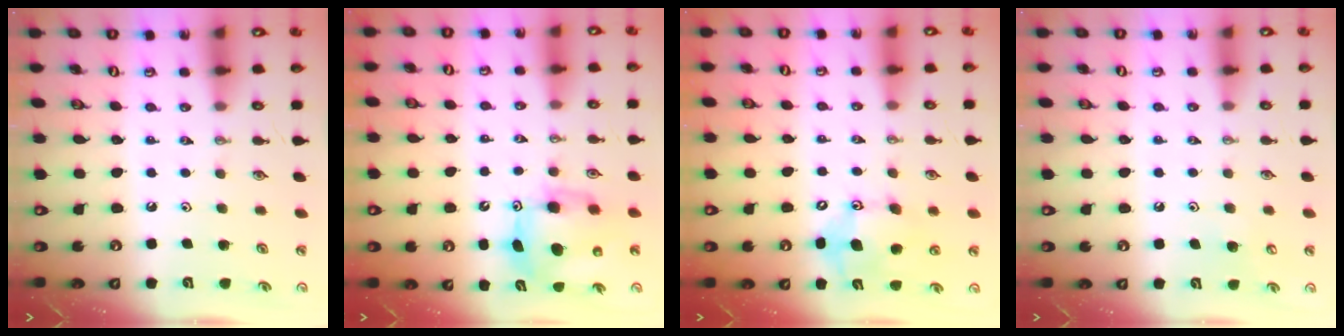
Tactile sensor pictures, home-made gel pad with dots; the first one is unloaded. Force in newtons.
{"total": 9.3, "press": 9.3, "slide": 0.3}
{"total": 11.8, "press": 11.6, "slide": 1.9}
{"total": 4.4, "press": 4.4, "slide": 0.5}